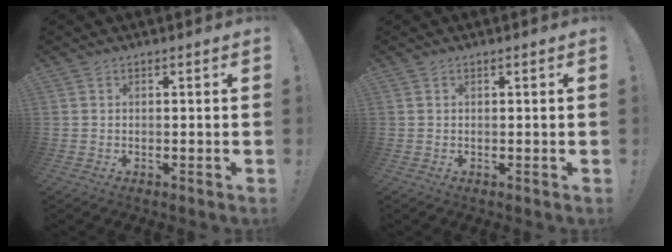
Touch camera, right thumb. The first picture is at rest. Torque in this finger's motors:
{"motor_torque": [-0.16, 0.03, -0.12, 0.07, 0.01]}